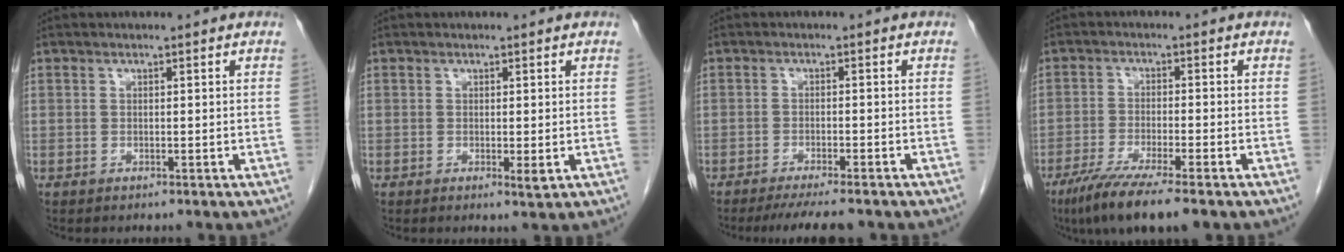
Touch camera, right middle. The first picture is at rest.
{"total": 1.3, "force": [-0.2, 0.2, 1.3], "torque": [-0.018, -0.005, 0.000]}
{"total": 7.2, "force": [-6.1, 0.8, 3.7], "torque": [-0.048, -0.012, -0.093]}
{"total": 9.4, "force": [-6.6, 0.5, 6.6], "torque": [-0.110, -0.023, -0.108]}